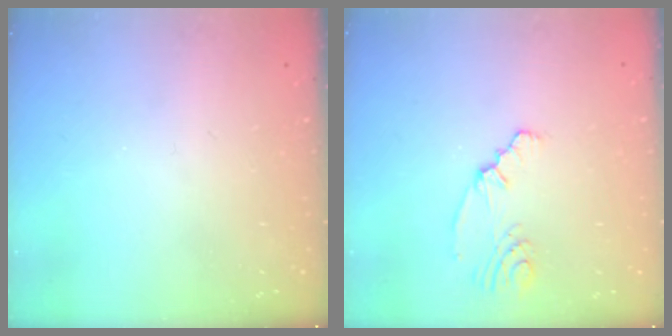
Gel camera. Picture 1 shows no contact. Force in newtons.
{"total": 2.9, "press": 2.1, "slide": 1.9}